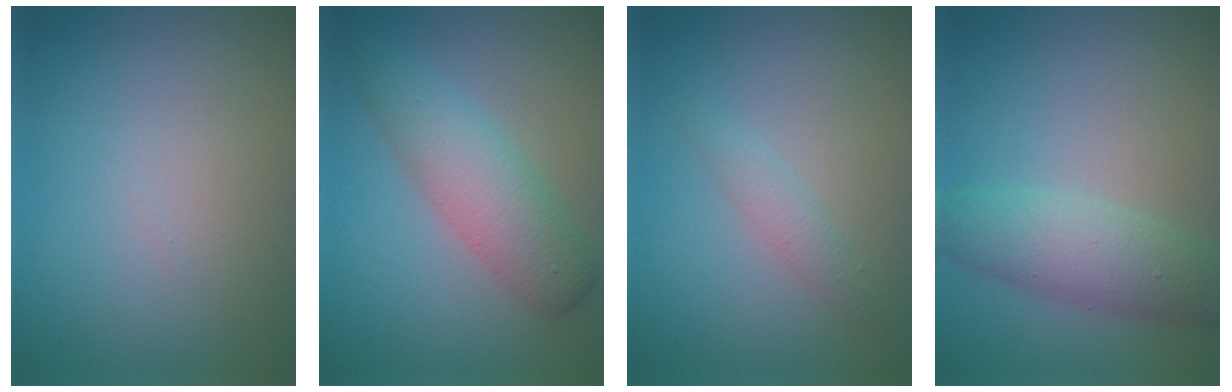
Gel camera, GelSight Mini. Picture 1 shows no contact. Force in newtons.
{"total": 4.9, "press": 4.9, "slide": 0.0}
{"total": 1.4, "press": 1.4, "slide": 0.1}
{"total": 4.7, "press": 4.7, "slide": 0.2}